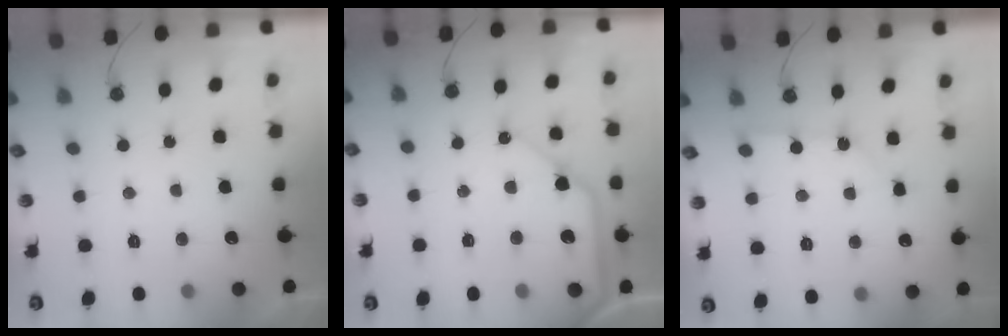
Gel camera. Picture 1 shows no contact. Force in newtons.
{"total": 11.6, "press": 11.6, "slide": 1.3}
{"total": 1.3, "press": 1.3, "slide": 0.1}